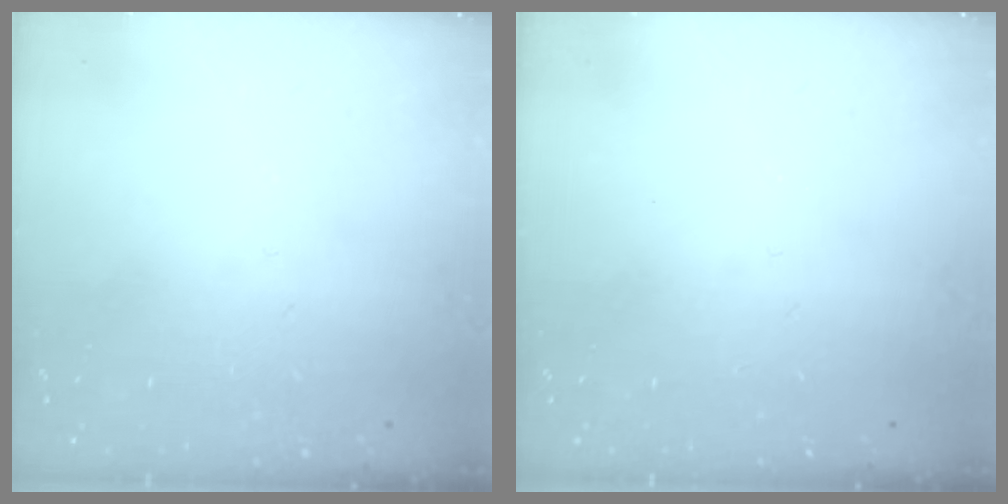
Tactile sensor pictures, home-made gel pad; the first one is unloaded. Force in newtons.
{"total": 0.0}